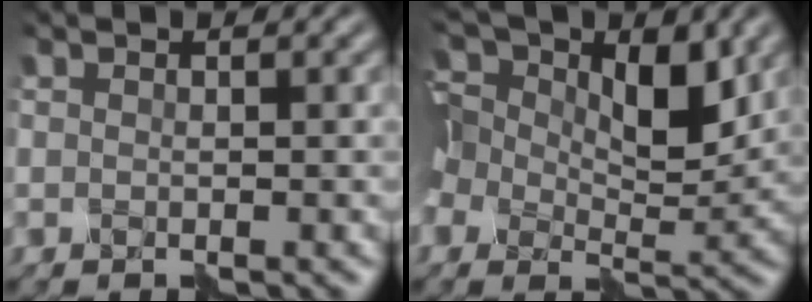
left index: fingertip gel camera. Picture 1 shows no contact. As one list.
[{"total": 10.5, "force": [3.2, 6.2, 7.8], "torque": [-0.164, 0.012, 0.046]}]